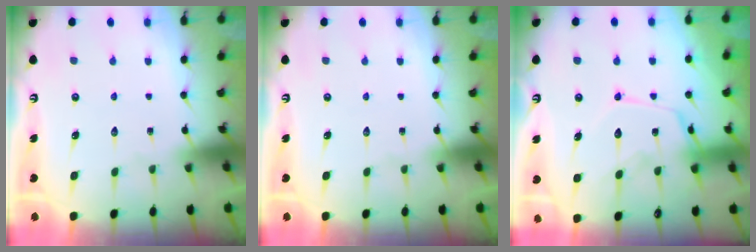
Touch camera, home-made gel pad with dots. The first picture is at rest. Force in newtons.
{"total": 0.0}
{"total": 12.6, "press": 12.6, "slide": 0.7}